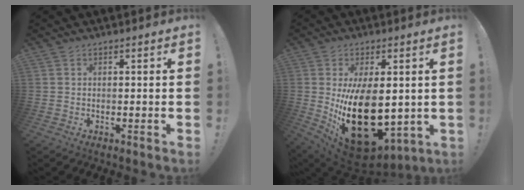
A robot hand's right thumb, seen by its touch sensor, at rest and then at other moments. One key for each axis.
{"total": 24.0, "fx": -1.4, "fy": 13.9, "fz": 19.5, "tx": -0.330, "ty": -0.015, "tz": 0.002}